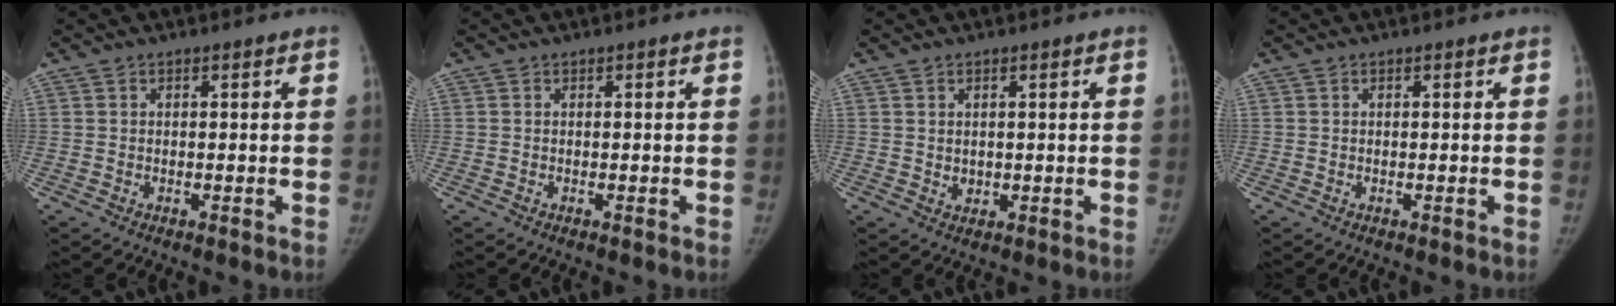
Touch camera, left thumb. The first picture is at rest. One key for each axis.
{"total": 0.0}
{"total": 1.5, "fx": 0.3, "fy": 1.3, "fz": 0.8, "tx": -0.007, "ty": -0.006, "tz": 0.011}
{"total": 0.0}